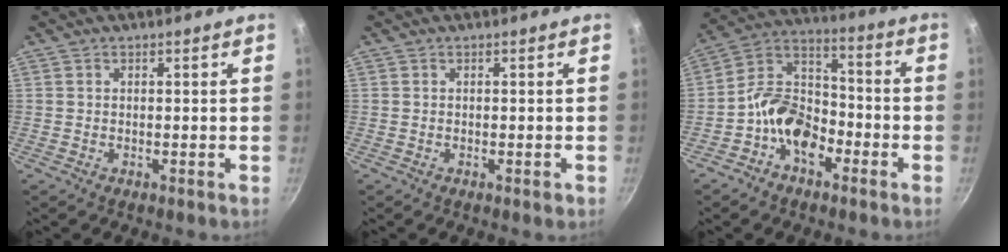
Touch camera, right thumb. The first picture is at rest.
{"total": 0.8, "force": [-0.4, 0.2, 0.7], "torque": [-0.011, 0.002, -0.007]}
{"total": 12.1, "force": [-5.5, 8.0, 7.3], "torque": [-0.100, 0.060, -0.121]}